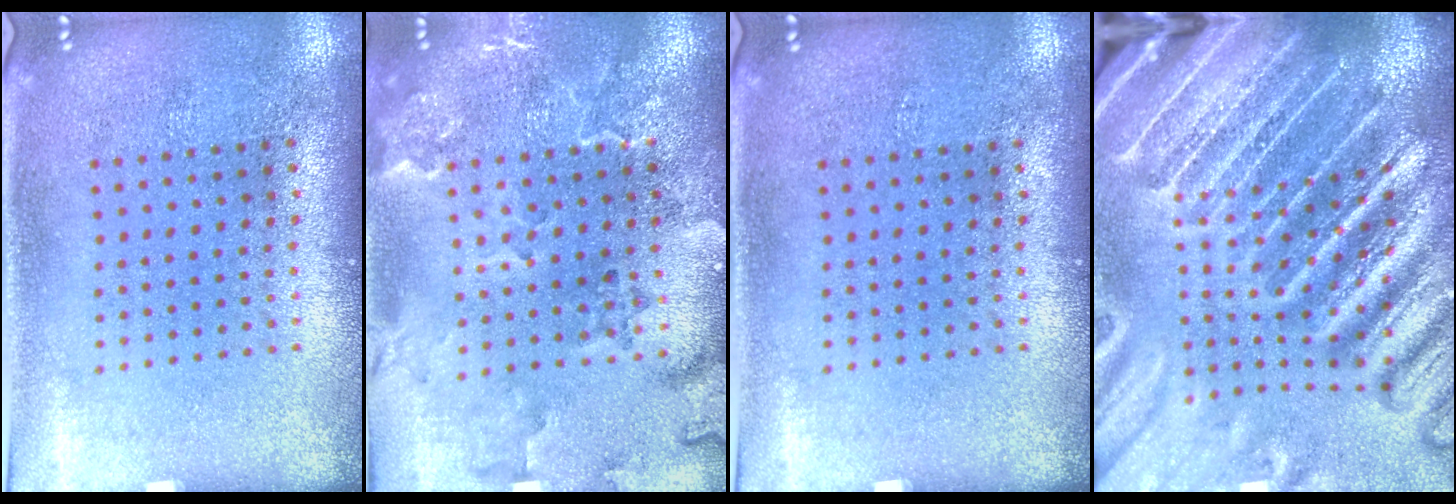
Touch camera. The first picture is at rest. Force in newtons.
{"total": 2.4, "press": 2.2, "slide": 0.9}
{"total": 0.0}
{"total": 5.7, "press": 5.0, "slide": 2.8}